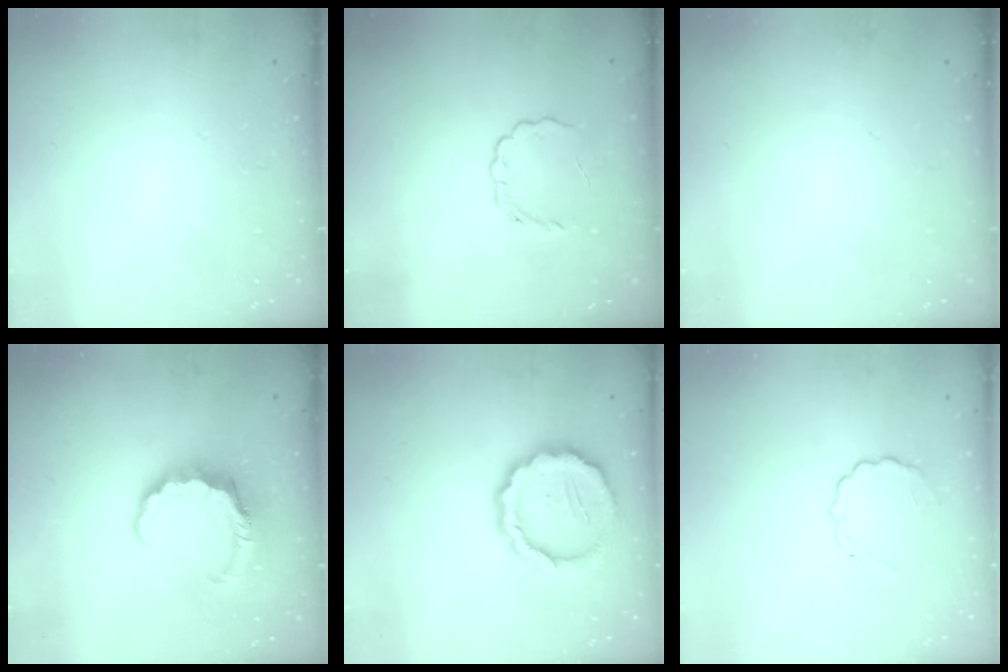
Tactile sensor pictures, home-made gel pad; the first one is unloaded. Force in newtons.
{"total": 2.8, "press": 2.8, "slide": 0.4}
{"total": 0.0}
{"total": 7.7, "press": 7.6, "slide": 1.1}
{"total": 14.6, "press": 14.3, "slide": 3.0}
{"total": 5.2, "press": 5.0, "slide": 1.4}